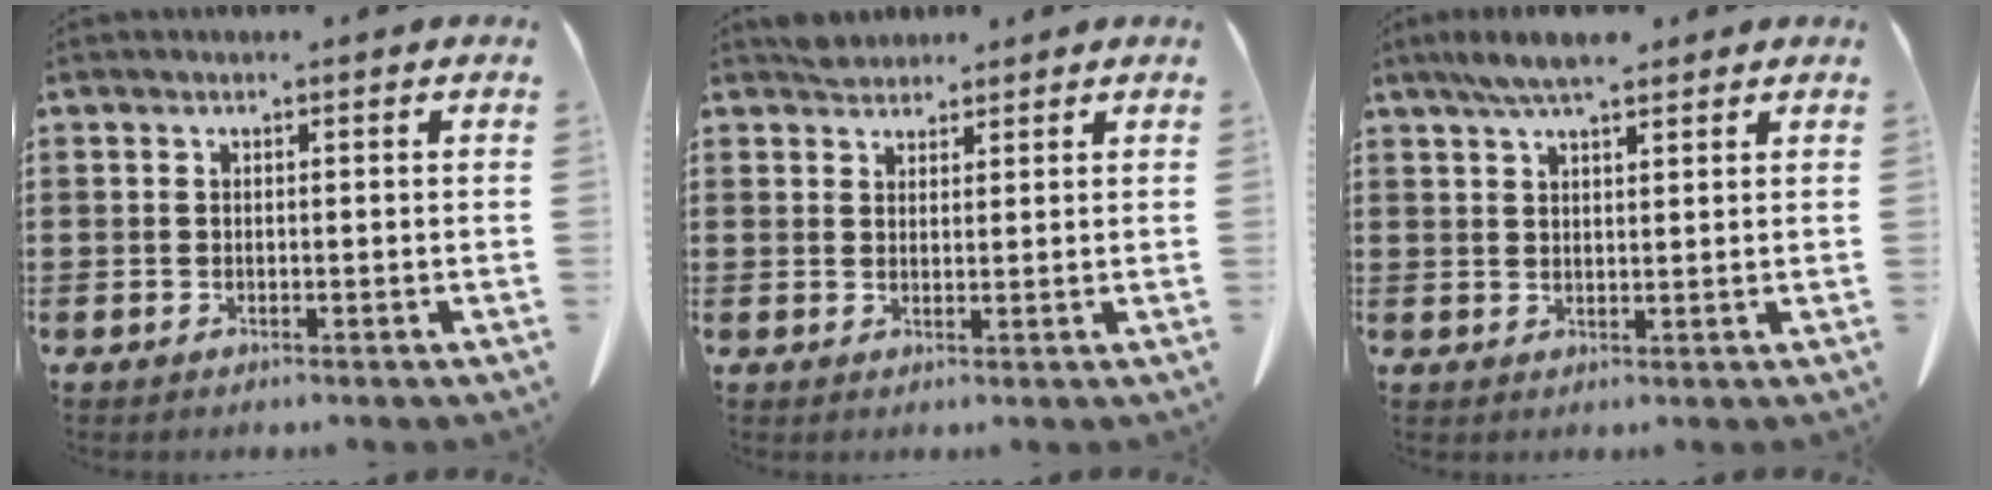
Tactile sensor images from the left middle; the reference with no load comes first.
{"total": 2.4, "force": [2.3, 0.8, 0.2], "torque": [-0.010, 0.002, 0.046]}
{"total": 5.3, "force": [4.1, 1.0, 3.3], "torque": [-0.072, -0.002, 0.075]}